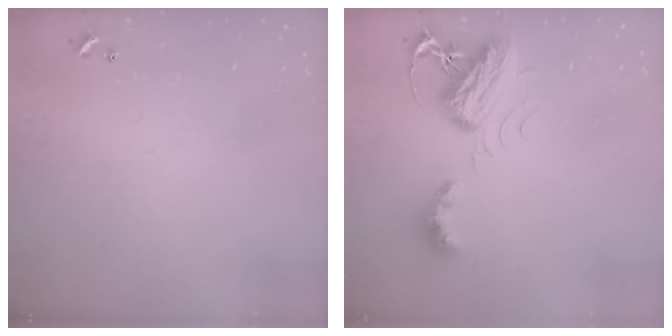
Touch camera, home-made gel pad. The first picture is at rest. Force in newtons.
{"total": 7.7, "press": 7.7, "slide": 0.2}